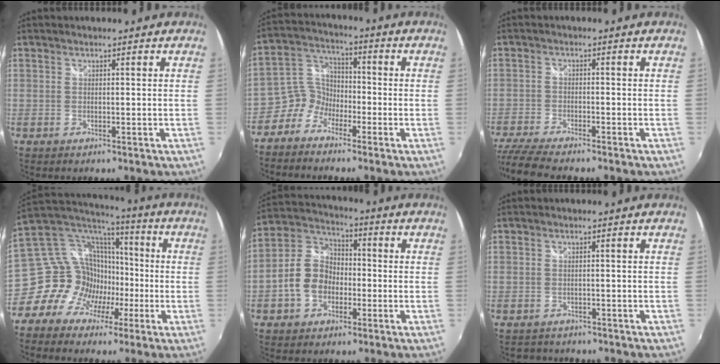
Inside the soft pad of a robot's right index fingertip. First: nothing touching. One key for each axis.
{"total": 5.7, "fx": -3.8, "fy": 4.1, "fz": 1.1, "tx": -0.023, "ty": 0.025, "tz": -0.093}
{"total": 9.7, "fx": -8.6, "fy": 1.2, "fz": 4.3, "tx": -0.123, "ty": -0.032, "tz": -0.158}
{"total": 14.5, "fx": -6.6, "fy": 12.0, "fz": 4.5, "tx": -0.099, "ty": 0.045, "tz": -0.116}
{"total": 9.5, "fx": -2.9, "fy": 7.3, "fz": 5.3, "tx": -0.117, "ty": 0.023, "tz": -0.050}
{"total": 2.5, "fx": -2.0, "fy": 1.5, "fz": -0.1, "tx": -0.004, "ty": 0.001, "tz": -0.032}